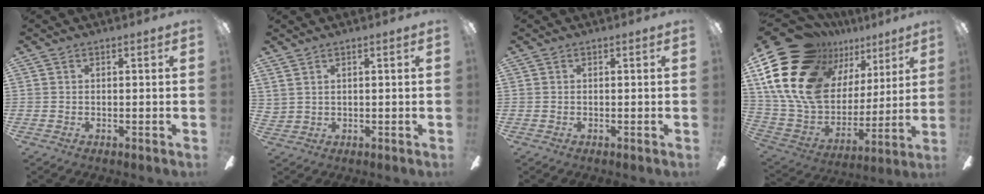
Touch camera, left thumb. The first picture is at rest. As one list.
[{"total": 1.7, "force": [1.4, 0.9, 0.4], "torque": [-0.009, -0.002, 0.028]}, {"total": 0.0}, {"total": 21.1, "force": [11.2, 13.6, 11.6], "torque": [-0.242, -0.076, 0.219]}]